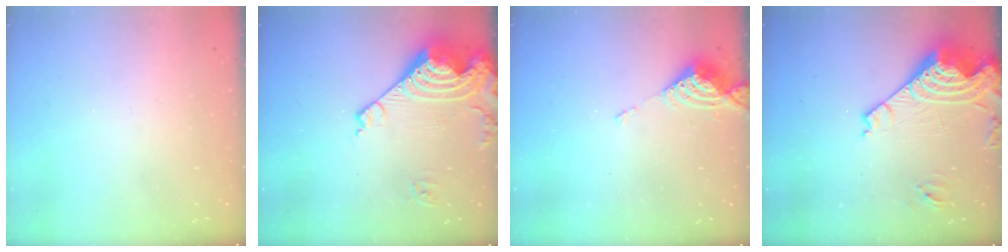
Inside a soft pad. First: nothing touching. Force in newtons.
{"total": 16.1, "press": 16.0, "slide": 1.9}
{"total": 5.7, "press": 5.7, "slide": 0.6}
{"total": 15.2, "press": 15.0, "slide": 1.8}